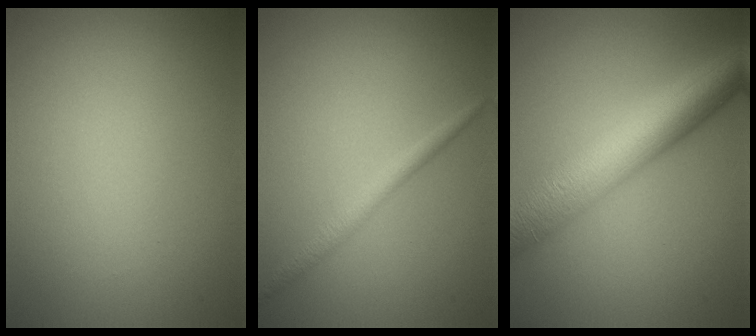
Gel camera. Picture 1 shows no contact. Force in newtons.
{"total": 1.6, "press": 1.6, "slide": 0.1}
{"total": 9.1, "press": 9.1, "slide": 0.1}